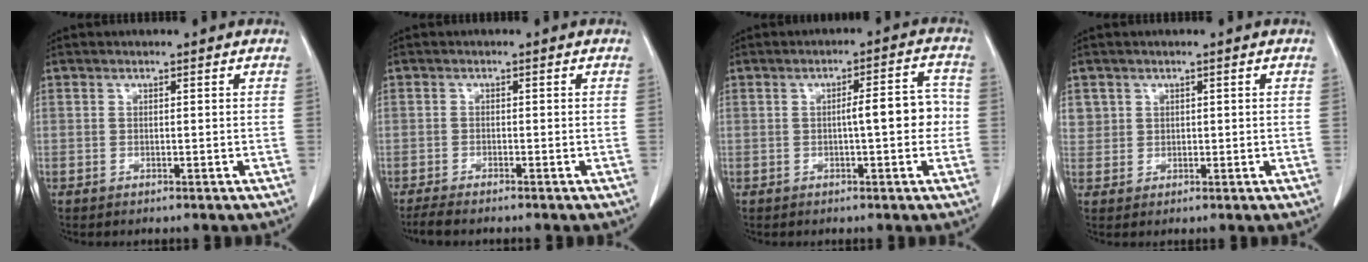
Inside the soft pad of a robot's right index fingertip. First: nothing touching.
{"total": 3.3, "force": [-2.9, 0.2, 1.7], "torque": [-0.030, -0.008, -0.045]}
{"total": 6.1, "force": [-0.5, 1.4, 6.0], "torque": [-0.081, 0.022, -0.006]}
{"total": 2.7, "force": [1.2, 2.5, 0.2], "torque": [0.012, 0.003, 0.021]}